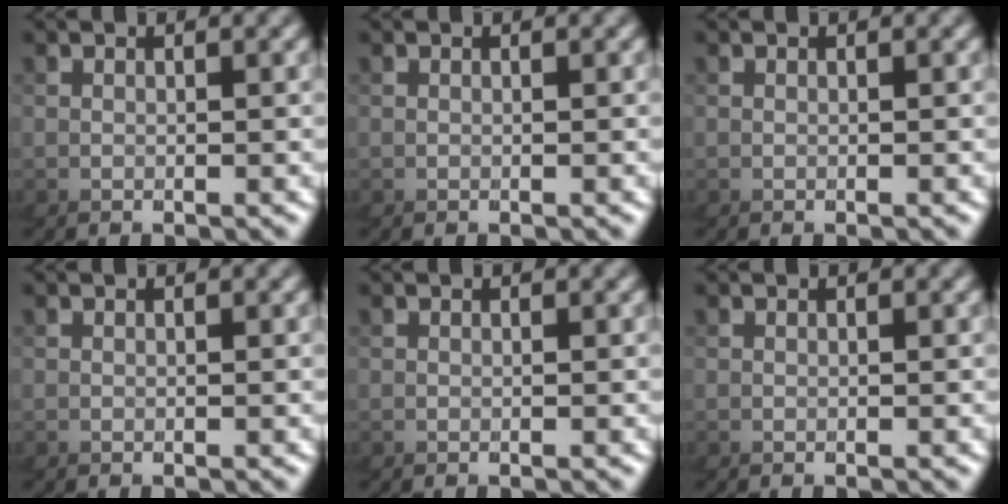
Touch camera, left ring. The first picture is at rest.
{"total": 0.0}
{"total": 0.0}
{"total": 0.0}
{"total": 0.0}
{"total": 0.0}